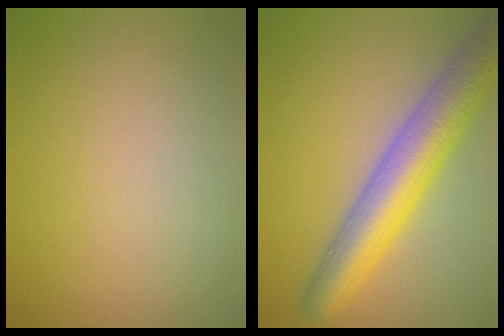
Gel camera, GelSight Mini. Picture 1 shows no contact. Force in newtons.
{"total": 8.3, "press": 8.3, "slide": 0.4}